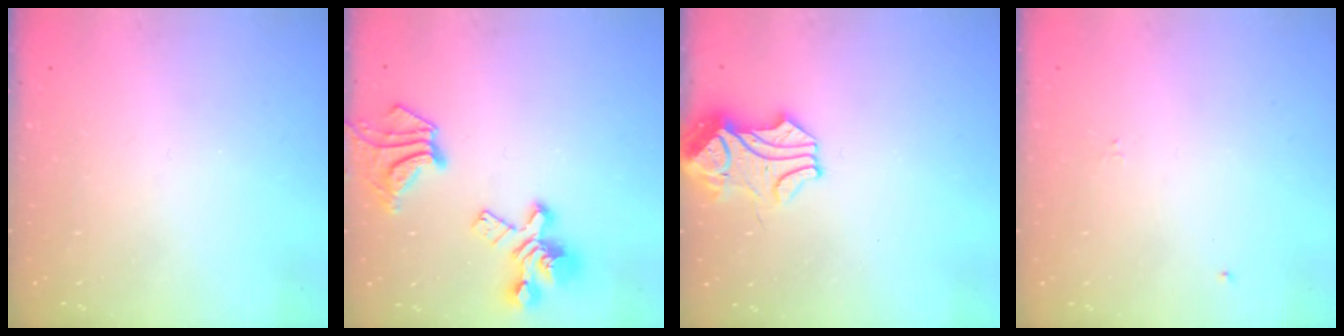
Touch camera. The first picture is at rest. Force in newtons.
{"total": 10.8, "press": 10.4, "slide": 2.6}
{"total": 0.0}
{"total": 0.0}